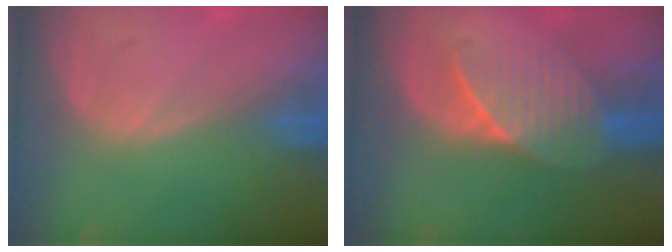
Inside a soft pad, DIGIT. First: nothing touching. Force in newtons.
{"total": 7.3, "press": 6.7, "slide": 2.9}